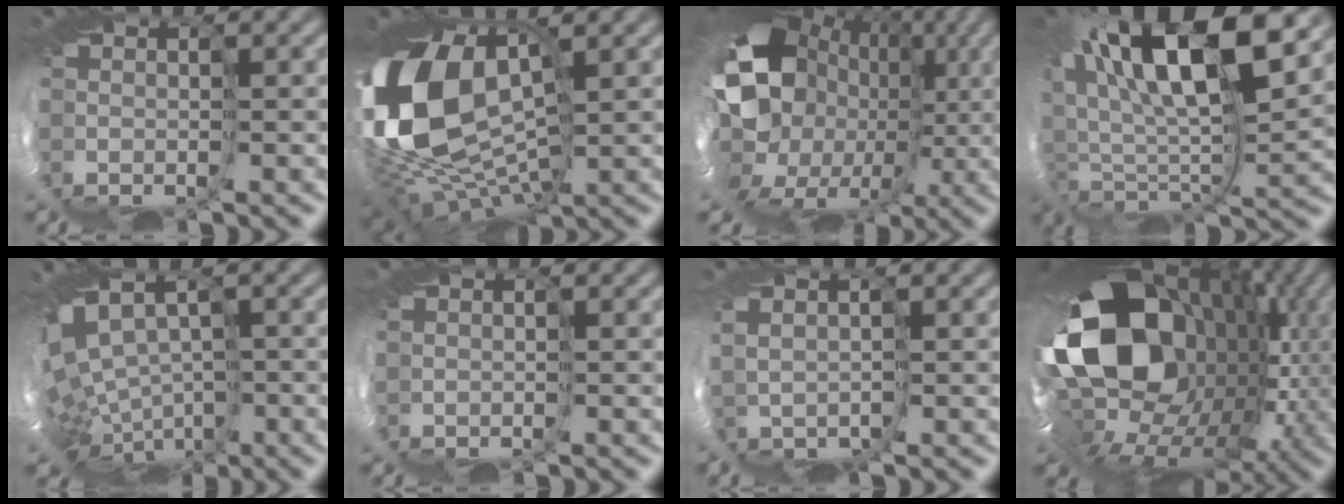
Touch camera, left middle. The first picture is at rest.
{"total": 13.0, "force": [2.3, 8.0, 9.9], "torque": [-0.224, -0.018, 0.042]}
{"total": 16.1, "force": [1.1, 14.0, 8.0], "torque": [-0.123, -0.023, -0.026]}
{"total": 14.9, "force": [10.0, 4.7, 10.0], "torque": [-0.195, 0.033, 0.173]}
{"total": 7.1, "force": [-1.3, 5.0, 4.9], "torque": [-0.101, -0.009, 0.027]}
{"total": 0.6, "force": [0.3, -0.1, -0.5], "torque": [0.015, -0.006, 0.008]}
{"total": 2.0, "force": [2.0, 0.3, -0.2], "torque": [0.007, 0.010, 0.023]}
{"total": 18.0, "force": [1.9, 14.2, 10.9], "torque": [-0.183, -0.004, -0.032]}